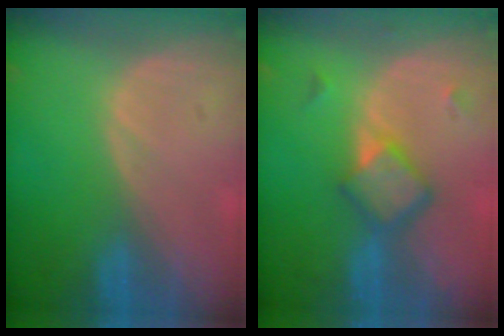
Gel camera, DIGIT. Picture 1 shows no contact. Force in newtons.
{"total": 5.8, "press": 5.1, "slide": 2.8}